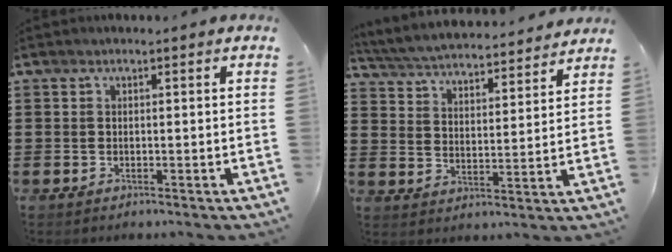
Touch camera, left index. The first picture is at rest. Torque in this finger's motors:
{"motor_torque": [1.25, -0.89, 0.50, 0.14]}